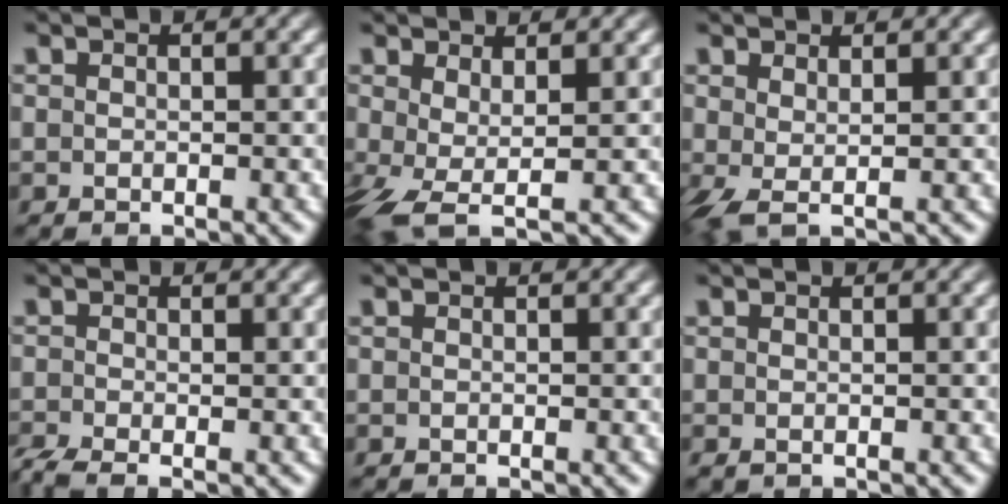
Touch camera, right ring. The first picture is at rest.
{"total": 5.0, "force": [-2.8, 2.3, 3.5], "torque": [-0.092, -0.044, -0.023]}
{"total": 1.2, "force": [0.2, -0.1, 1.2], "torque": [-0.030, -0.014, 0.016]}
{"total": 2.9, "force": [-2.1, 1.5, 1.4], "torque": [-0.031, -0.012, -0.032]}
{"total": 0.0}
{"total": 0.6, "force": [-0.2, 0.5, 0.2], "torque": [-0.006, 0.000, -0.004]}